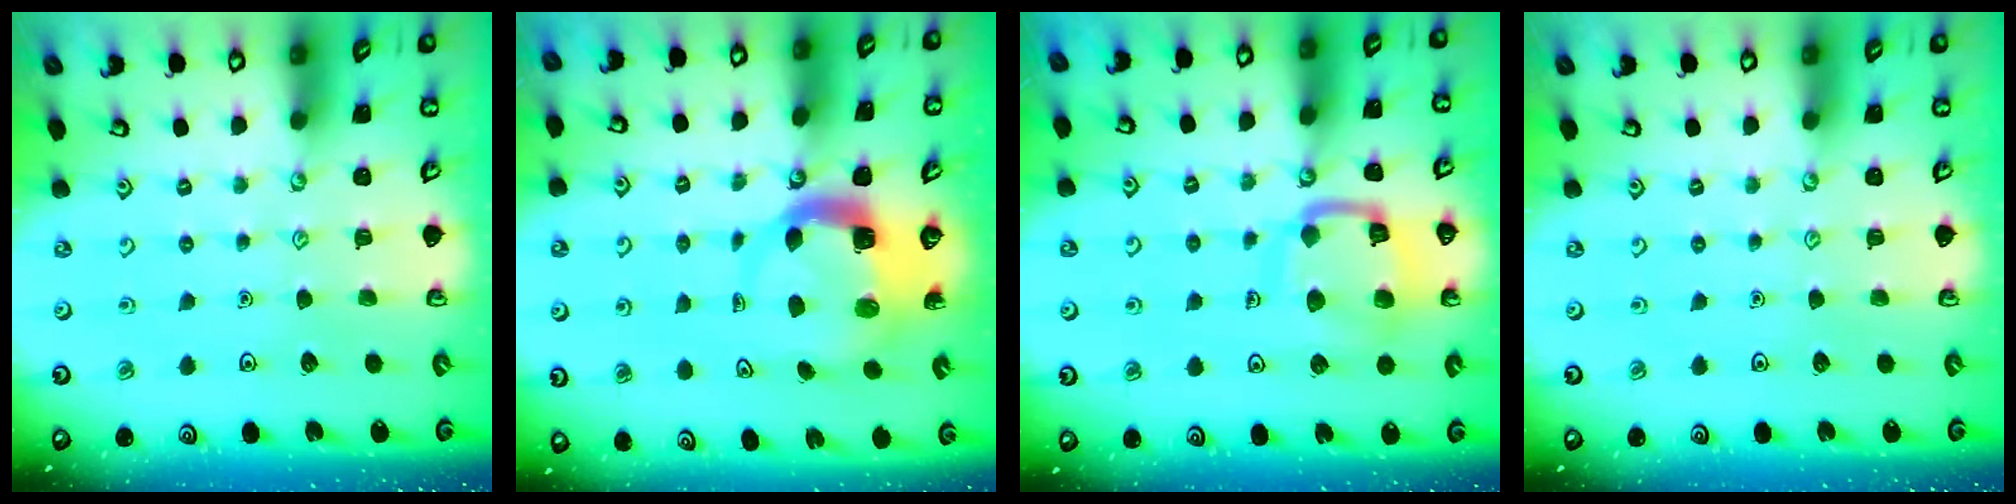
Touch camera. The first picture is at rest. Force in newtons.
{"total": 4.0, "press": 4.0, "slide": 0.3}
{"total": 13.8, "press": 13.7, "slide": 1.3}
{"total": 0.0}